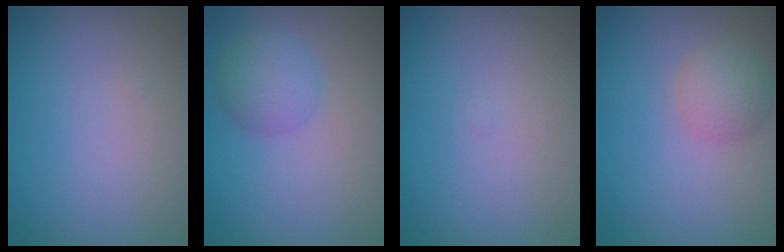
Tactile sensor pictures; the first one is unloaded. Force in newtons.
{"total": 2.9, "press": 2.9, "slide": 0.1}
{"total": 0.0}
{"total": 2.6, "press": 2.6, "slide": 0.1}